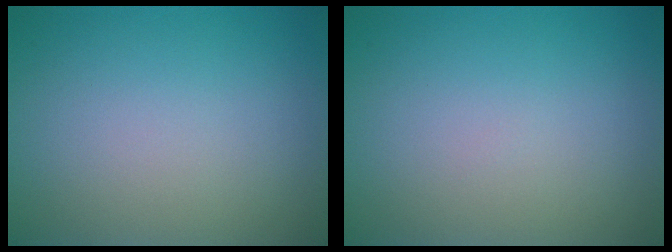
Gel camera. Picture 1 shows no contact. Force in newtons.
{"total": 0.0}